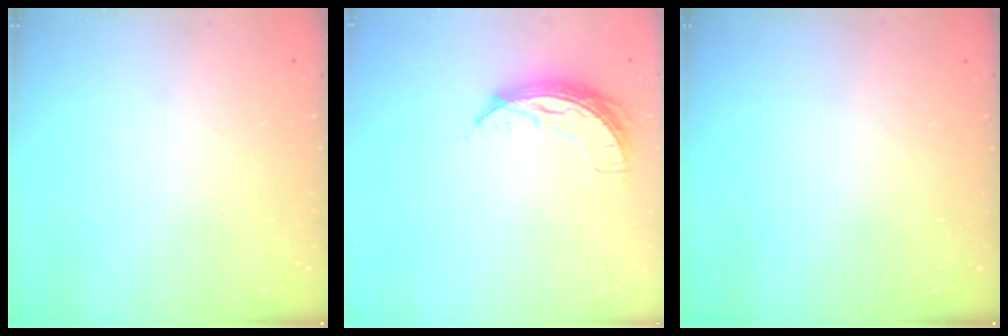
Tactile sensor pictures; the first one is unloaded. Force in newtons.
{"total": 7.7, "press": 7.7, "slide": 0.4}
{"total": 0.0}